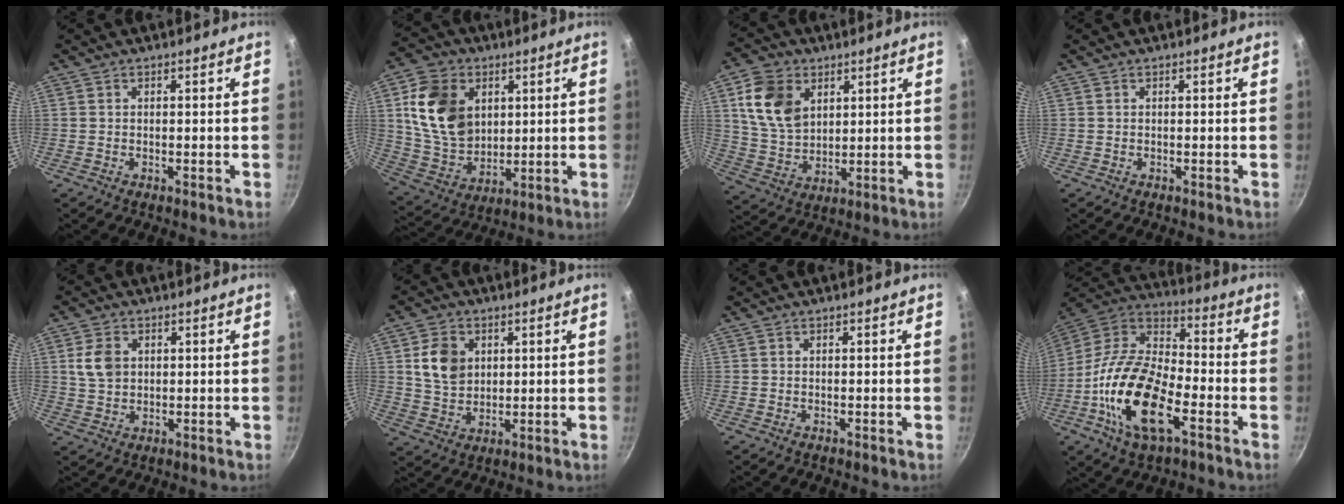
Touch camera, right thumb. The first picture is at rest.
{"total": 16.7, "force": [3.7, 12.9, 9.9], "torque": [-0.152, -0.009, 0.075]}
{"total": 12.4, "force": [4.5, 9.0, 7.4], "torque": [-0.114, -0.017, 0.091]}
{"total": 0.0}
{"total": 5.8, "force": [1.4, 4.3, 3.6], "torque": [-0.059, -0.002, 0.028]}
{"total": 8.3, "force": [2.3, 6.4, 4.8], "torque": [-0.067, -0.009, 0.045]}
{"total": 0.0}
{"total": 21.0, "force": [-7.5, 10.2, 16.8], "torque": [-0.311, 0.036, -0.159]}